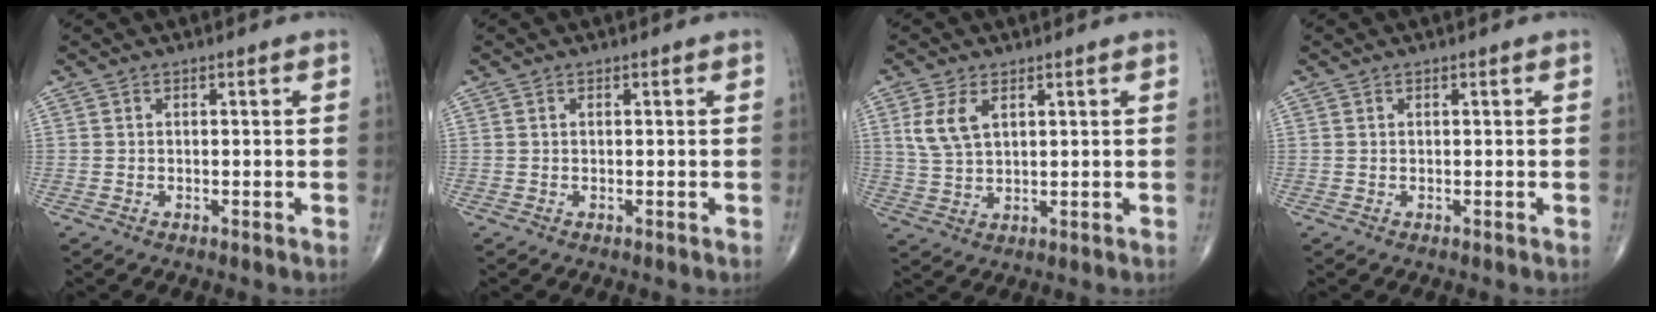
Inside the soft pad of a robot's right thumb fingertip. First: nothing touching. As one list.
[{"total": 0.0}, {"total": 6.0, "force": [2.3, 3.2, 4.5], "torque": [-0.097, -0.003, 0.053]}, {"total": 0.0}]